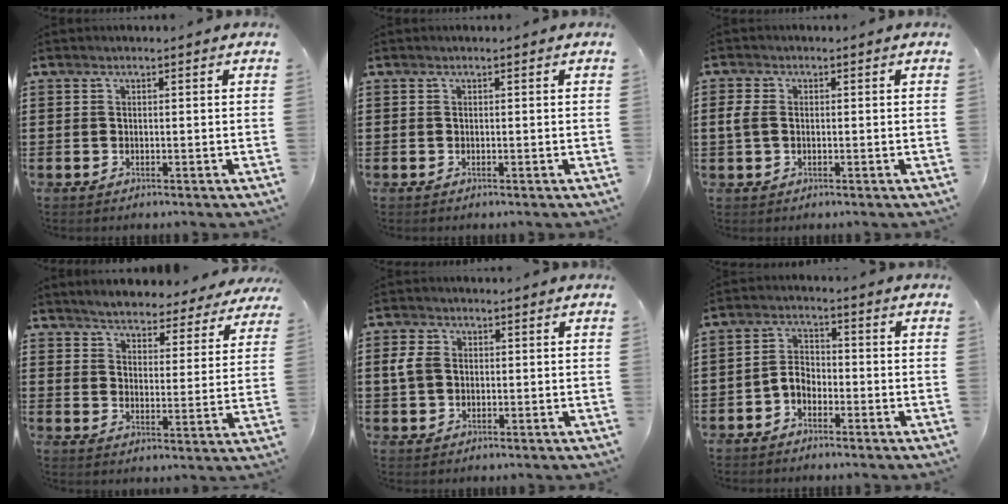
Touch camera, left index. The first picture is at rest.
{"total": 0.0}
{"total": 2.6, "force": [0.0, 1.8, 1.9], "torque": [-0.062, -0.001, -0.008]}
{"total": 4.2, "force": [4.2, 0.0, 0.1], "torque": [-0.027, -0.033, 0.069]}
{"total": 3.3, "force": [0.3, 2.6, 2.0], "torque": [-0.061, 0.005, 0.000]}
{"total": 3.4, "force": [-2.1, 1.9, 1.8], "torque": [-0.050, 0.003, -0.049]}